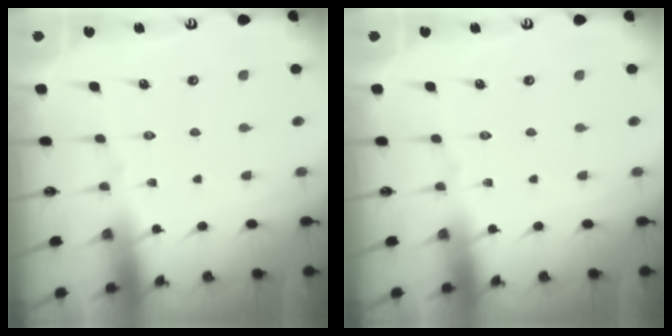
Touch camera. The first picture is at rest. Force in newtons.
{"total": 0.0}